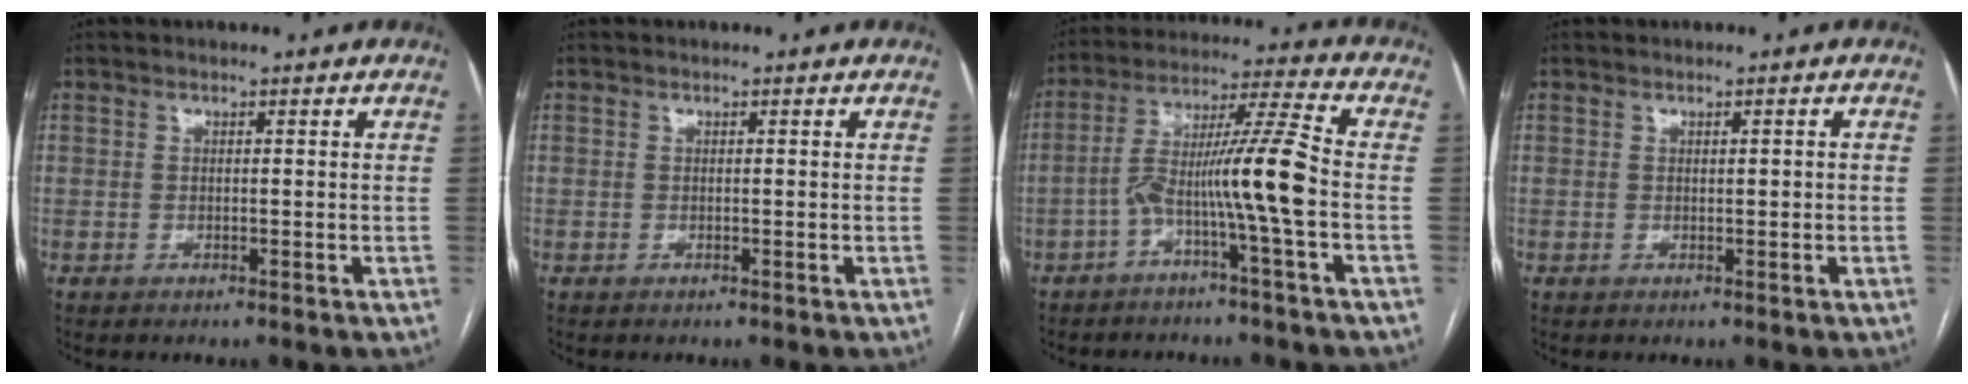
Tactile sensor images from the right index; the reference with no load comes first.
{"total": 0.0}
{"total": 10.8, "force": [-3.2, -1.3, 10.2], "torque": [-0.186, 0.025, -0.060]}
{"total": 0.9, "force": [0.1, 0.1, 0.9], "torque": [-0.016, 0.001, 0.002]}